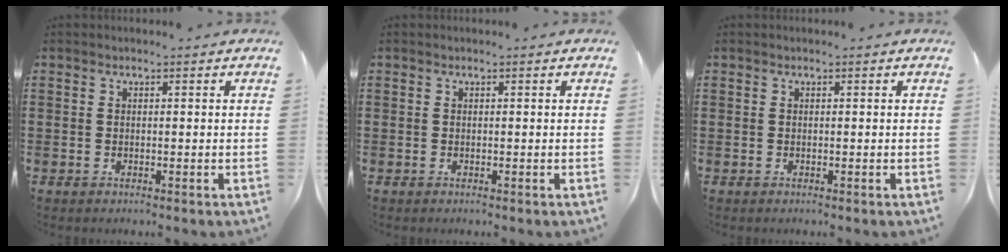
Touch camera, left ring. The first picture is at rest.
{"total": 0.0}
{"total": 0.0}